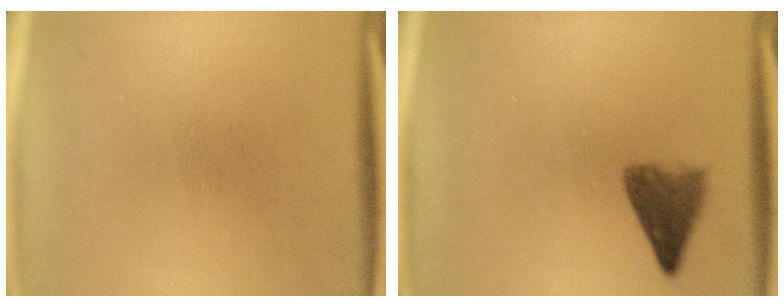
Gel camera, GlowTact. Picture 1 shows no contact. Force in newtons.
{"total": 4.3}